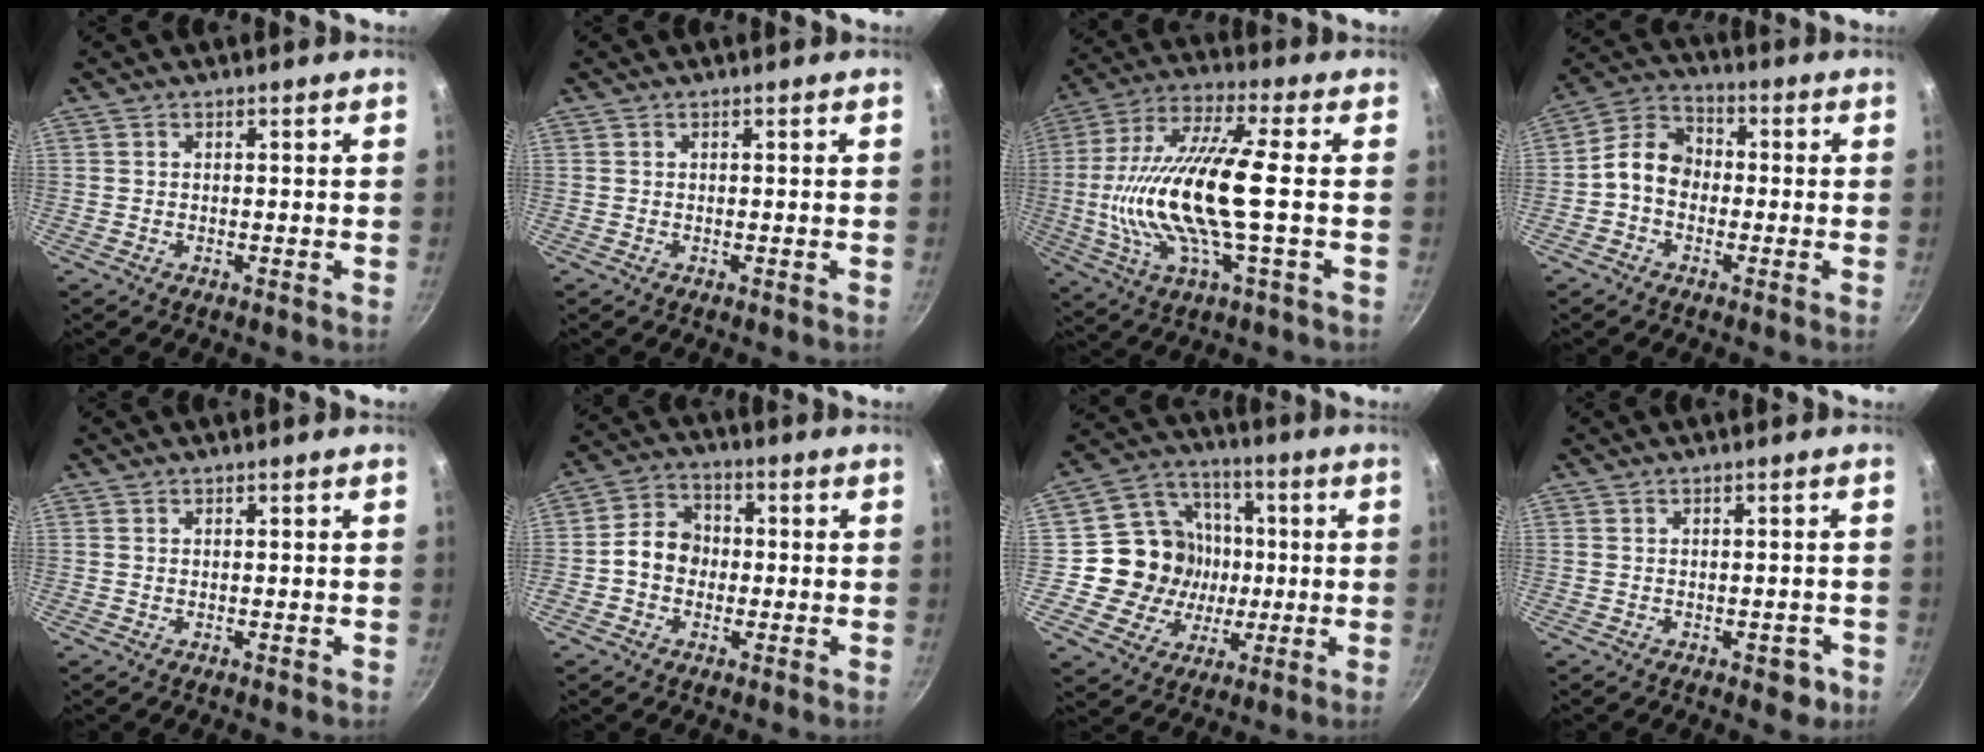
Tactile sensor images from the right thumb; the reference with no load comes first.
{"total": 0.0}
{"total": 21.7, "force": [-1.6, 6.5, 20.7], "torque": [-0.416, 0.023, -0.040]}
{"total": 8.0, "force": [-1.3, 6.2, 4.8], "torque": [-0.063, 0.031, -0.047]}
{"total": 0.0}
{"total": 7.5, "force": [-0.8, 6.3, 4.1], "torque": [-0.039, 0.023, -0.031]}
{"total": 15.9, "force": [-0.7, 14.9, 5.5], "torque": [-0.057, 0.027, -0.015]}
{"total": 3.5, "force": [-1.5, 1.9, 2.5], "torque": [-0.014, 0.013, -0.010]}